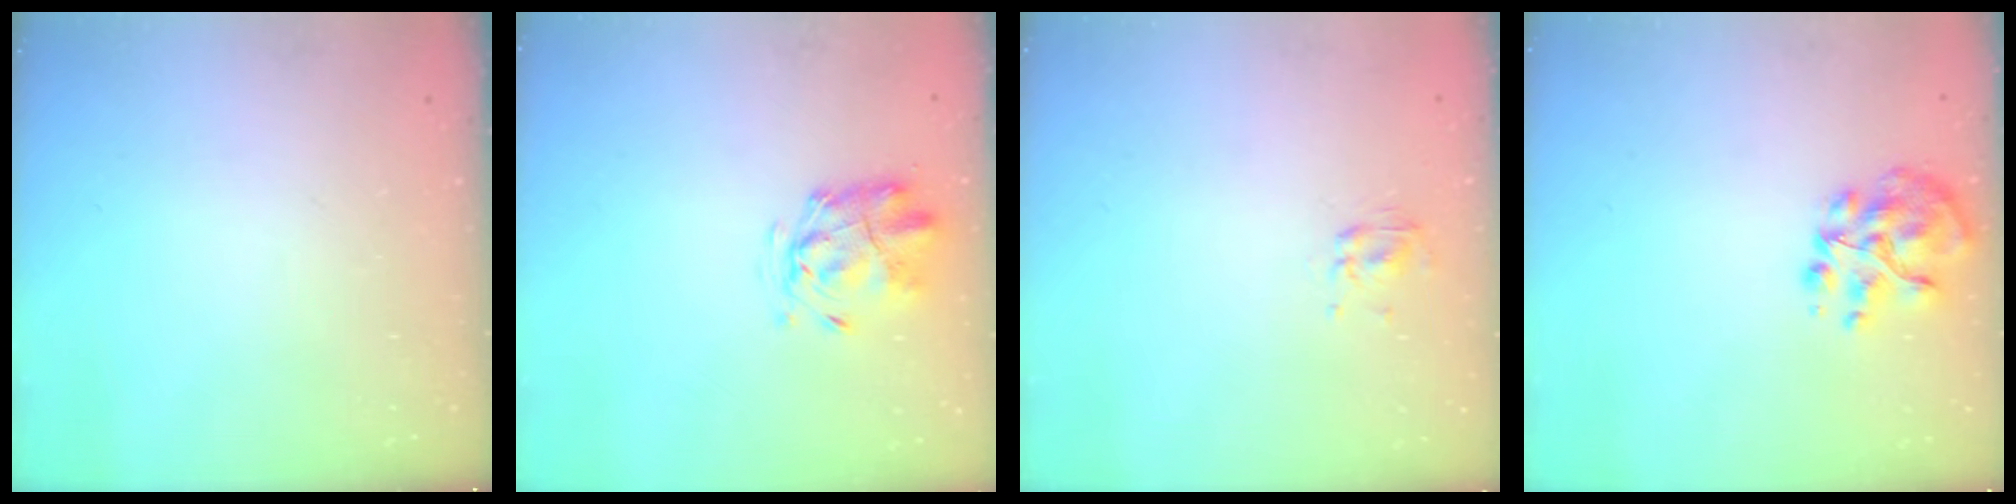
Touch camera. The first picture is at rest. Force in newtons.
{"total": 2.4, "press": 2.3, "slide": 0.5}
{"total": 2.8, "press": 2.6, "slide": 1.0}
{"total": 8.7, "press": 8.6, "slide": 1.4}